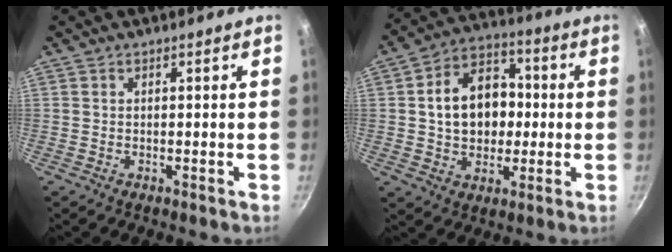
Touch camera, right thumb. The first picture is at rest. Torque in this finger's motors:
{"motor_torque": [-0.35, 0.64, 0.51, -0.26, 0.09]}